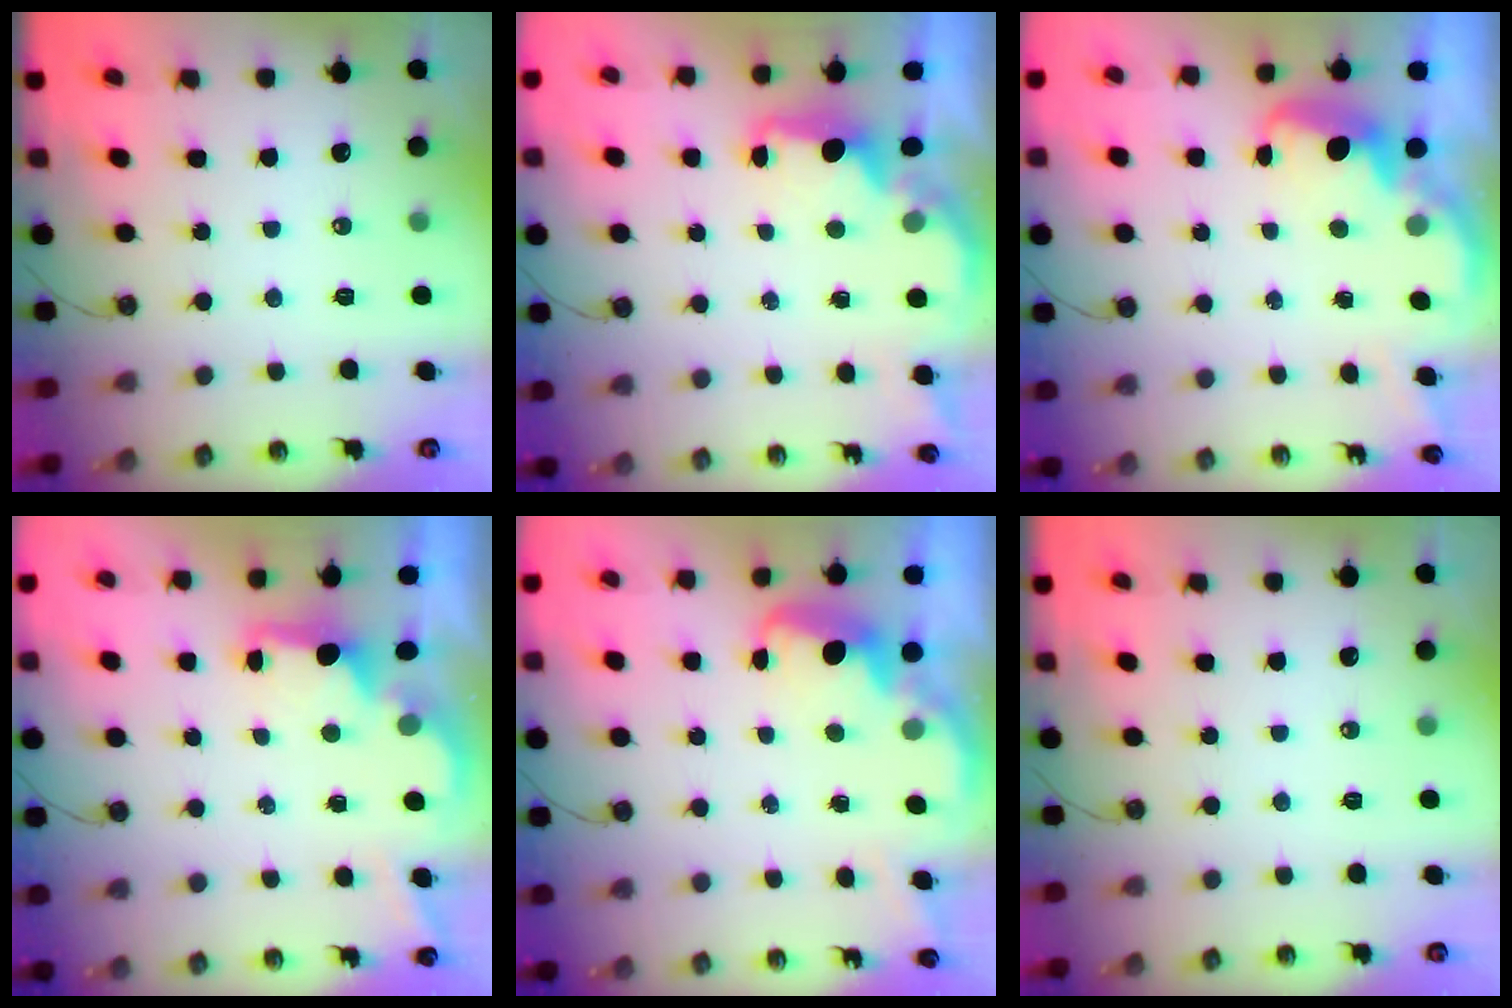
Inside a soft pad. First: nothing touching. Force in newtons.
{"total": 1.9, "press": 1.8, "slide": 0.7}
{"total": 2.5, "press": 2.5, "slide": 0.4}
{"total": 2.2, "press": 2.1, "slide": 0.8}
{"total": 2.5, "press": 2.5, "slide": 0.4}
{"total": 0.0}